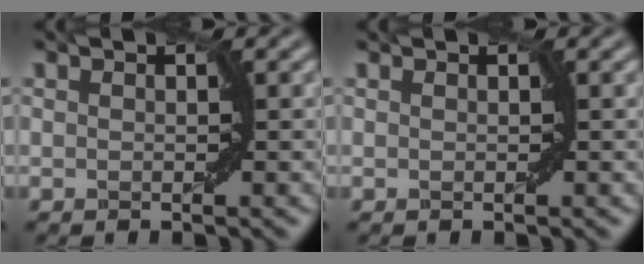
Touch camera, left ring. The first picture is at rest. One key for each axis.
{"total": 0.0}